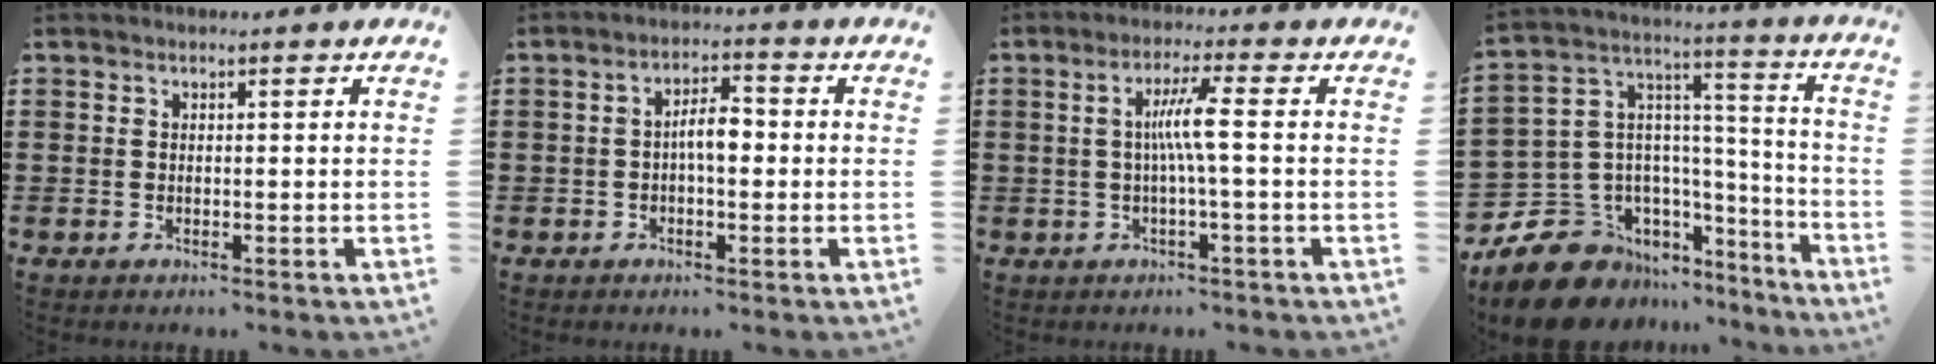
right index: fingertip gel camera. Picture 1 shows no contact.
{"total": 4.1, "force": [-0.3, 1.5, 3.8], "torque": [-0.071, 0.009, -0.008]}
{"total": 5.4, "force": [-0.1, -0.2, 5.4], "torque": [-0.101, -0.003, -0.009]}
{"total": 12.0, "force": [-8.1, 8.2, 3.0], "torque": [-0.106, 0.005, -0.154]}